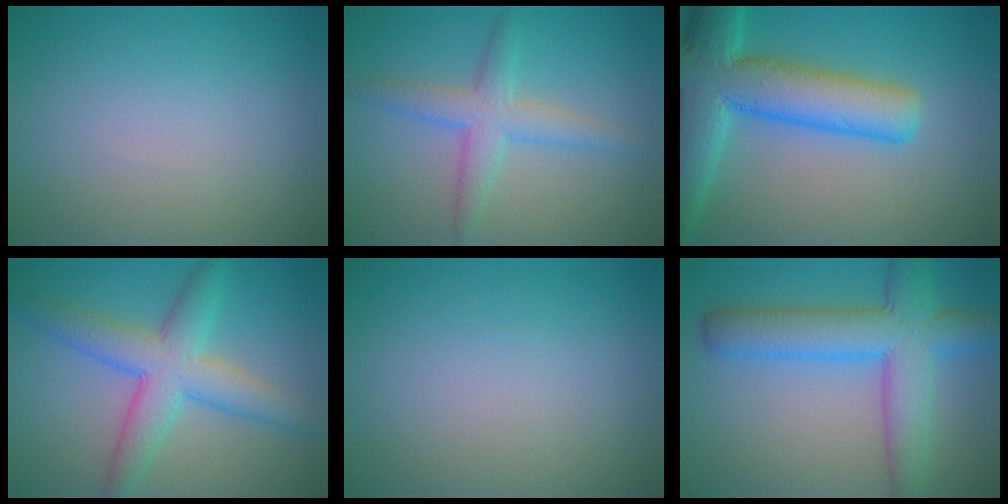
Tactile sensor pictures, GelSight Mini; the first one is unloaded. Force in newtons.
{"total": 3.7, "press": 3.7, "slide": 0.1}
{"total": 9.7, "press": 9.7, "slide": 0.6}
{"total": 5.8, "press": 5.8, "slide": 0.0}
{"total": 0.0}
{"total": 7.7, "press": 7.7, "slide": 0.2}